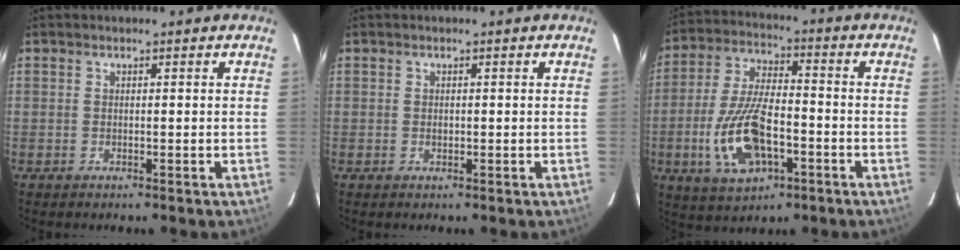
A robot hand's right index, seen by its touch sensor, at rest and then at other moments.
{"total": 0.7, "force": [-0.1, 0.6, 0.3], "torque": [-0.003, 0.000, 0.000]}
{"total": 14.8, "force": [-4.8, 6.7, 12.4], "torque": [-0.264, -0.004, -0.082]}